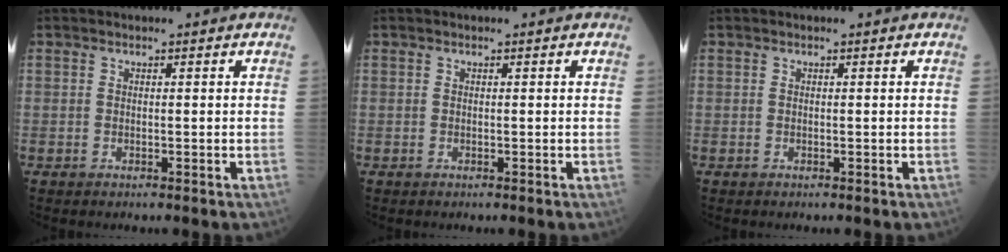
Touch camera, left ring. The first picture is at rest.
{"total": 0.0}
{"total": 0.0}